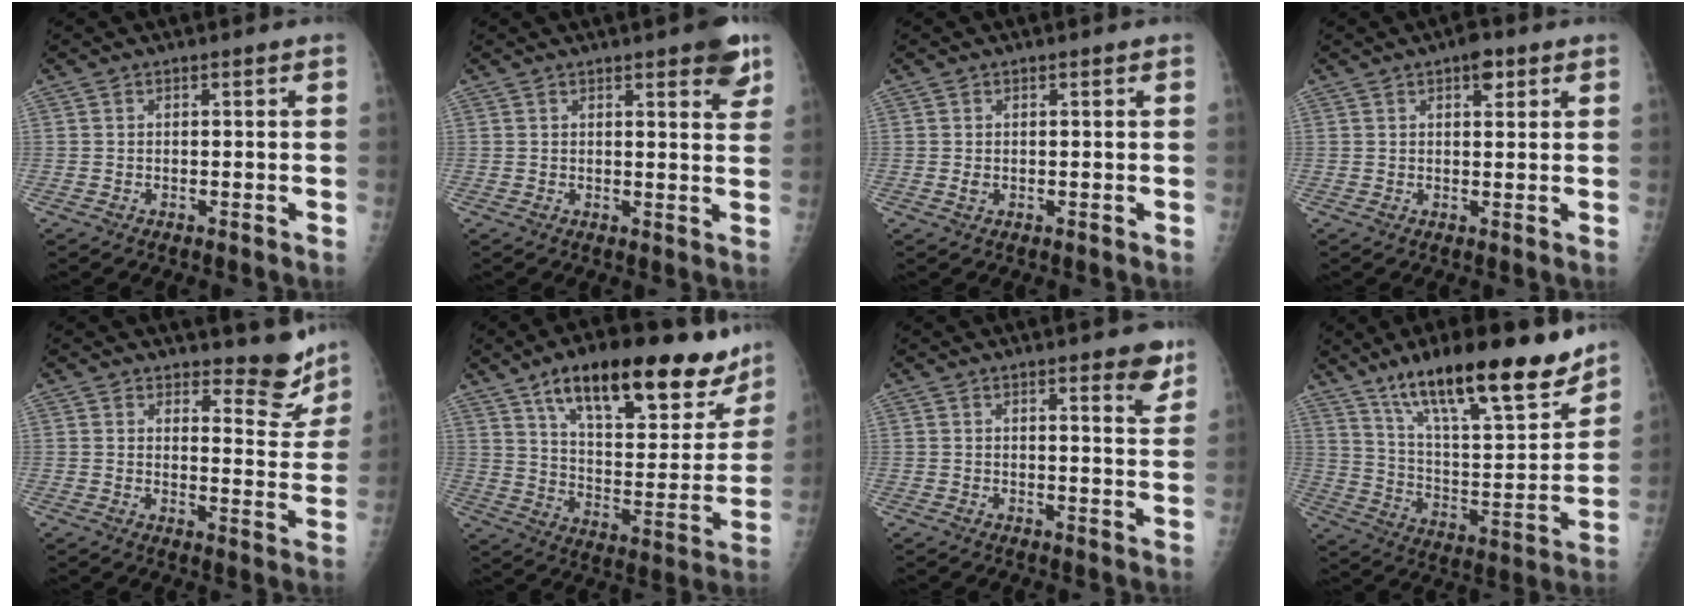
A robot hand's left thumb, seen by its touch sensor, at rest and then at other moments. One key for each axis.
{"total": 6.6, "fx": 4.0, "fy": 1.9, "fz": 4.9, "tx": -0.044, "ty": -0.017, "tz": 0.046}
{"total": 1.0, "fx": 0.2, "fy": 0.7, "fz": 0.6, "tx": -0.008, "ty": -0.001, "tz": 0.006}
{"total": 3.6, "fx": 2.1, "fy": 1.6, "fz": 2.4, "tx": -0.021, "ty": -0.006, "tz": 0.026}
{"total": 8.4, "fx": 7.5, "fy": 3.1, "fz": 2.0, "tx": 0.009, "ty": -0.074, "tz": 0.091}
{"total": 26.9, "fx": 17.7, "fy": 10.5, "fz": 17.3, "tx": -0.209, "ty": -0.053, "tz": 0.271}
{"total": 5.1, "fx": 3.5, "fy": 1.2, "fz": 3.5, "tx": -0.031, "ty": -0.020, "tz": 0.040}
{"total": 24.6, "fx": 17.3, "fy": 6.3, "fz": 16.2, "tx": -0.229, "ty": -0.073, "tz": 0.291}